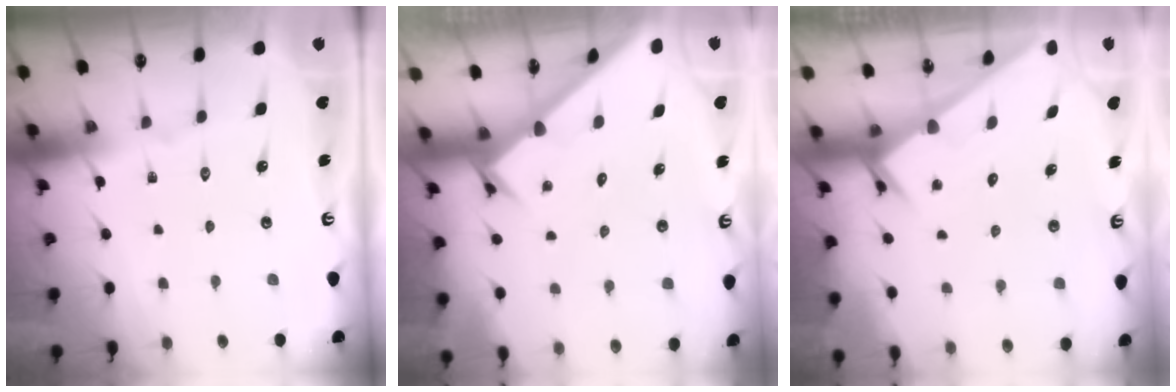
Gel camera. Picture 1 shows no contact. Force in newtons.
{"total": 2.4, "press": 2.4, "slide": 0.1}
{"total": 2.4, "press": 2.4, "slide": 0.1}